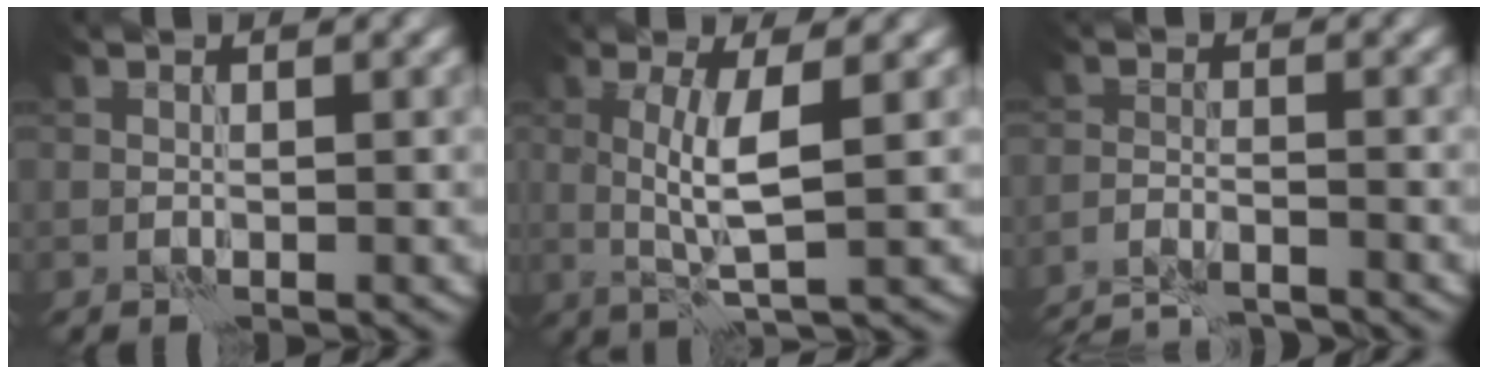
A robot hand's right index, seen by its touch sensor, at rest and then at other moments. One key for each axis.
{"total": 4.2, "fx": 0.4, "fy": 0.6, "fz": 4.2, "tx": -0.085, "ty": -0.002, "tz": 0.012}
{"total": 5.4, "fx": -5.2, "fy": 0.8, "fz": 1.4, "tx": -0.028, "ty": -0.009, "tz": -0.087}